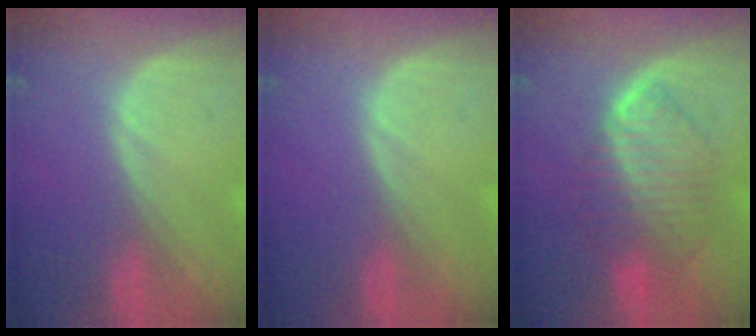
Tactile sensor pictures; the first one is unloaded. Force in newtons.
{"total": 0.0}
{"total": 7.8, "press": 7.8, "slide": 0.3}